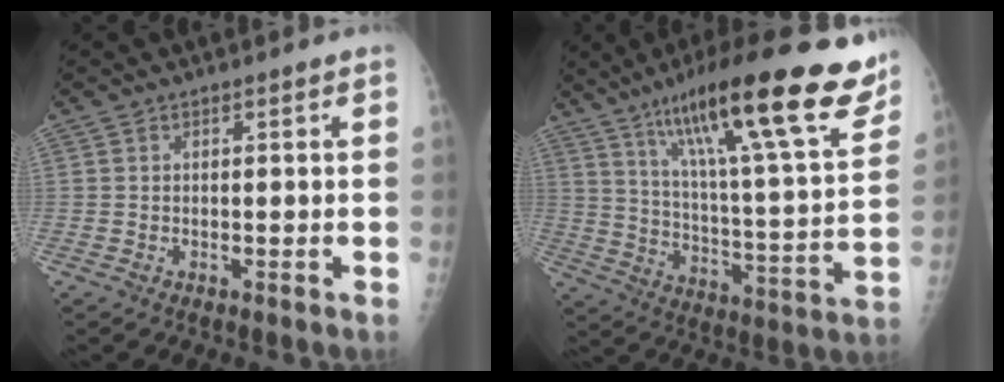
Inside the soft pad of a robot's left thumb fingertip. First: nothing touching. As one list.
[{"total": 27.5, "force": [17.5, 5.0, 20.6], "torque": [-0.301, -0.047, 0.276]}]